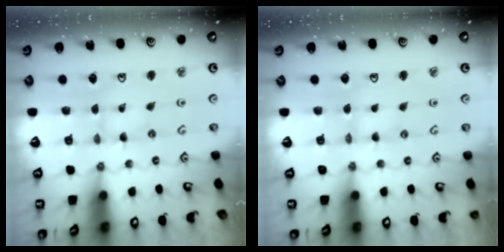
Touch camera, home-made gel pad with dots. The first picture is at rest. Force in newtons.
{"total": 0.0}